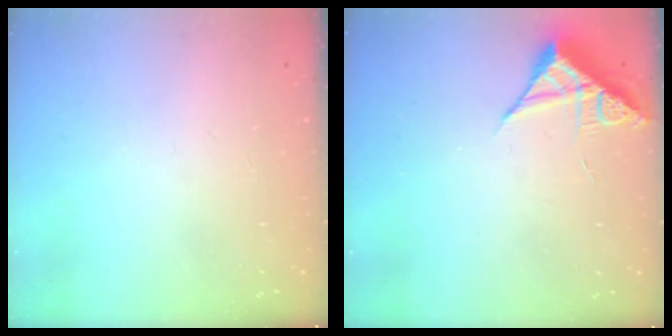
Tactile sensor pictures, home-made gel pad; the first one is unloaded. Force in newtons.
{"total": 7.1, "press": 7.1, "slide": 0.3}